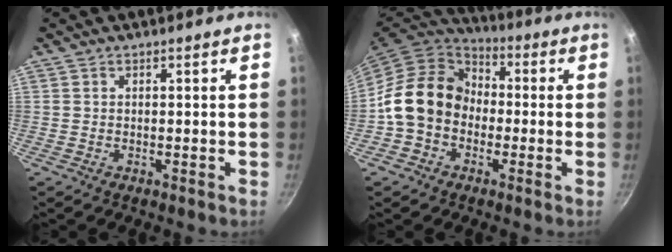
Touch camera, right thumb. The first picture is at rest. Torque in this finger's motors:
{"motor_torque": [1.49, 2.70, 0.76, -0.85, 0.20]}